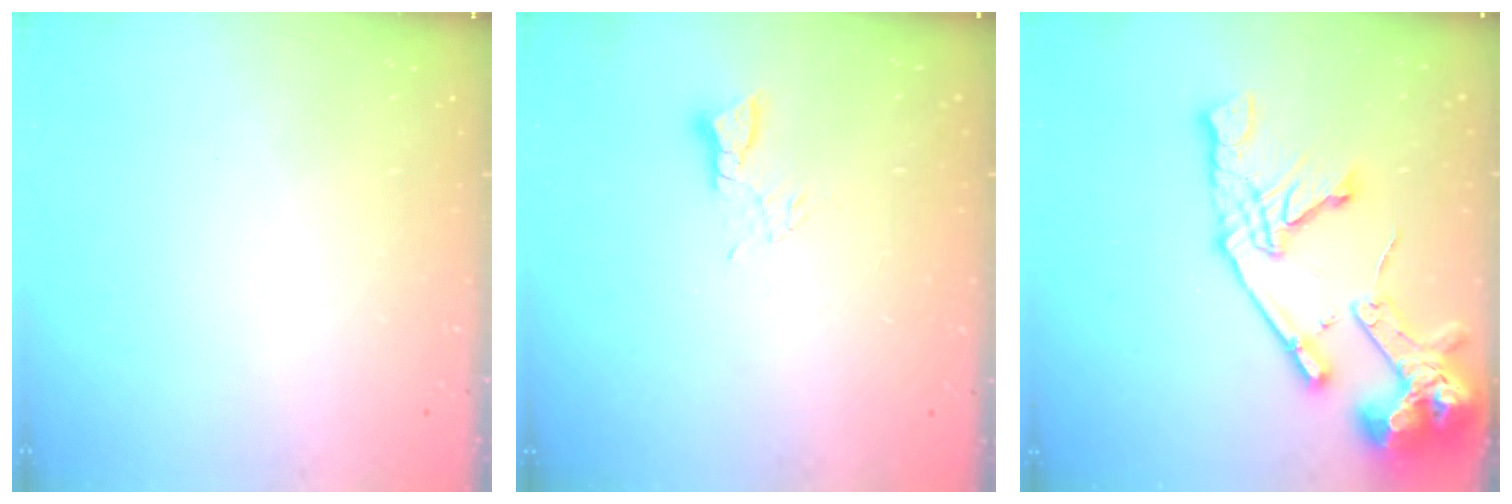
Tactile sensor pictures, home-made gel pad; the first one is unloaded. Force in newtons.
{"total": 2.7, "press": 2.7, "slide": 0.2}
{"total": 21.1, "press": 21.0, "slide": 2.3}